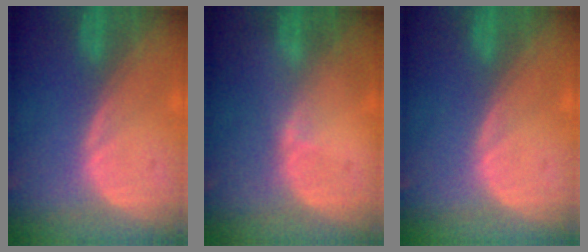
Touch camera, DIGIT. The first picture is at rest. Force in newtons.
{"total": 0.8, "press": 0.8, "slide": 0.4}
{"total": 0.0}